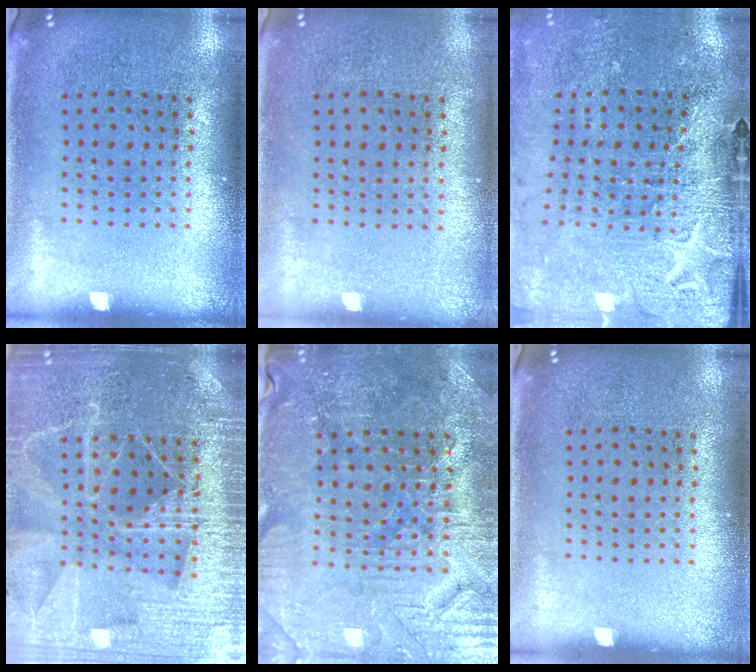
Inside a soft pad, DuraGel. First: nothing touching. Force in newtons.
{"total": 0.0}
{"total": 3.4, "press": 3.3, "slide": 1.0}
{"total": 4.8, "press": 4.3, "slide": 2.1}
{"total": 3.5, "press": 3.5, "slide": 0.5}
{"total": 0.0}